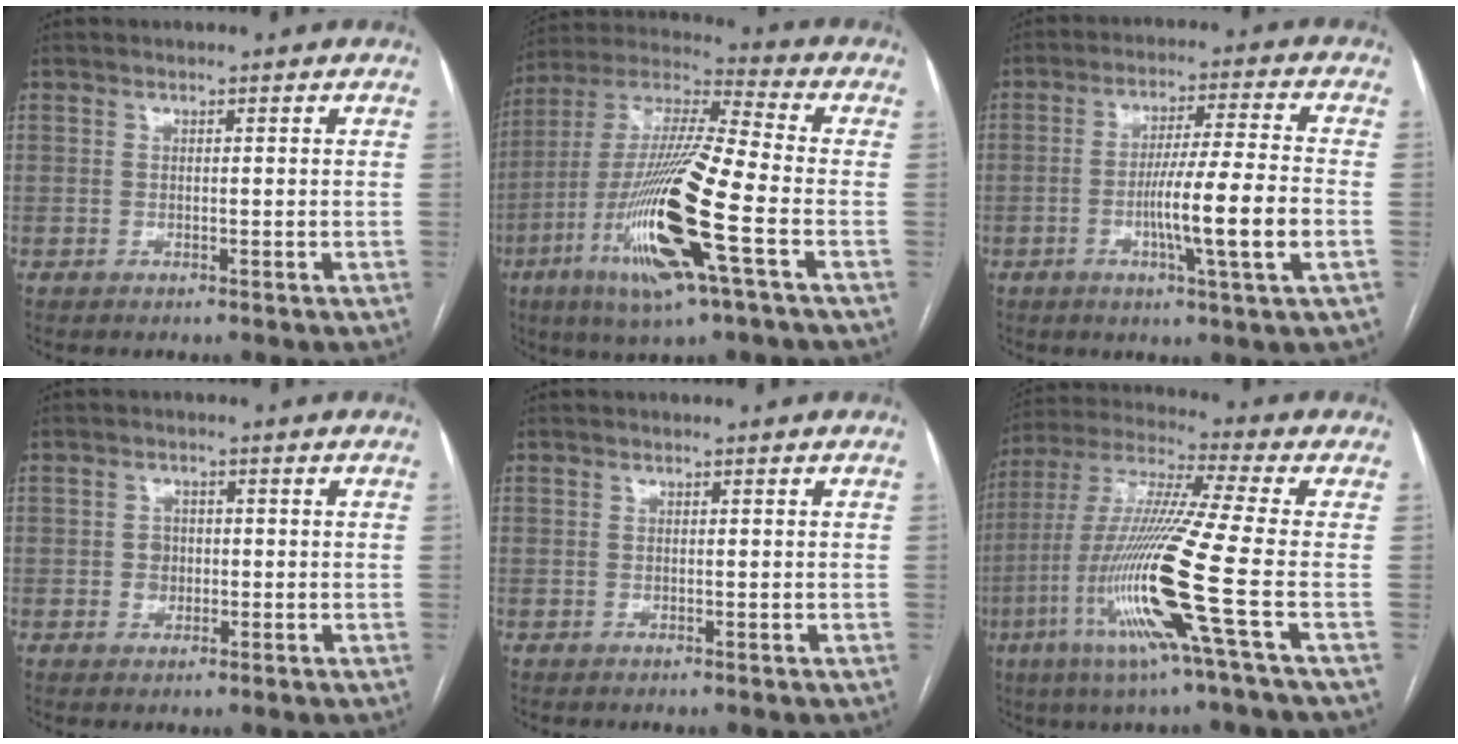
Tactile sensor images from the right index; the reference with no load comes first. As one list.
[{"total": 20.5, "force": [-7.0, 1.4, 19.2], "torque": [-0.409, -0.027, -0.136]}, {"total": 11.3, "force": [-2.8, -0.8, 10.9], "torque": [-0.189, -0.007, -0.052]}, {"total": 2.2, "force": [-0.2, 2.0, 1.0], "torque": [-0.011, 0.004, -0.002]}, {"total": 0.0}, {"total": 17.7, "force": [-5.7, -1.7, 16.7], "torque": [-0.349, -0.023, -0.120]}]